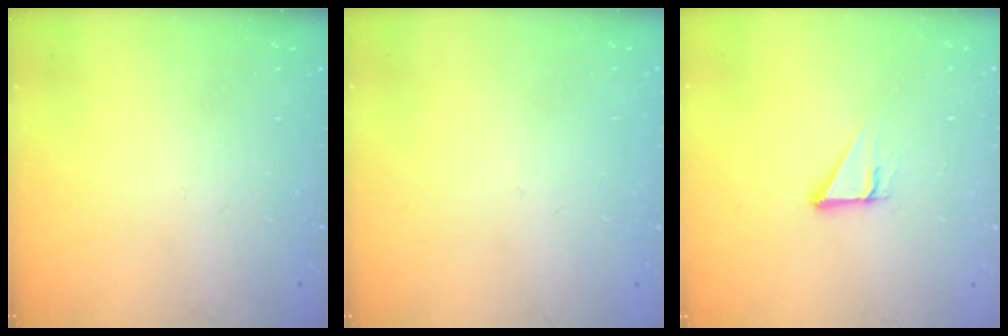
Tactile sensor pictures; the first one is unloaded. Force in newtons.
{"total": 2.7, "press": 2.7, "slide": 0.3}
{"total": 3.8, "press": 3.8, "slide": 0.2}